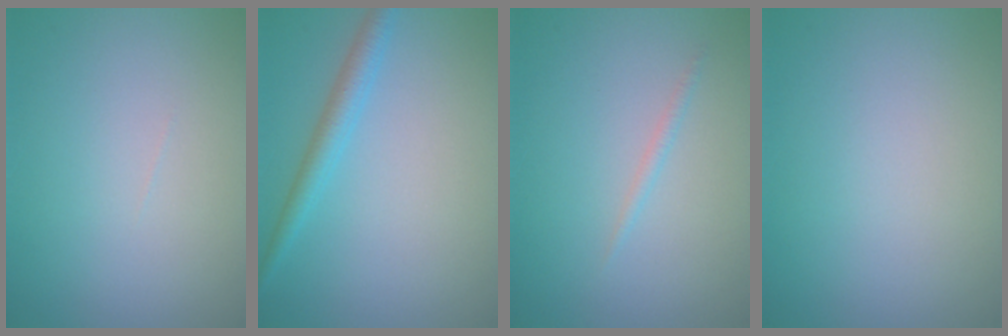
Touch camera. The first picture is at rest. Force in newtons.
{"total": 2.2, "press": 2.2, "slide": 0.1}
{"total": 0.6, "press": 0.6, "slide": 0.1}
{"total": 0.0}